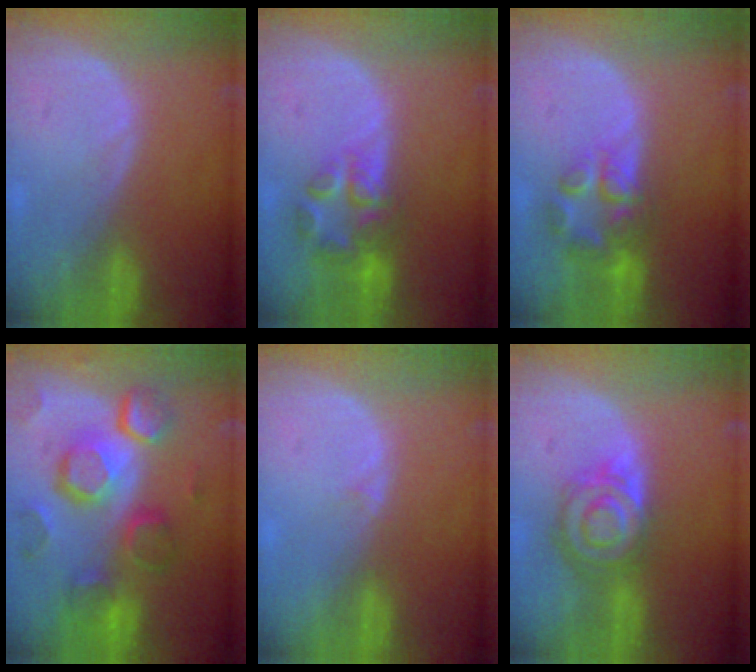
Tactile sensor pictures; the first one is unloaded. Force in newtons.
{"total": 7.0, "press": 6.1, "slide": 3.4}
{"total": 6.9, "press": 5.9, "slide": 3.6}
{"total": 12.3, "press": 10.6, "slide": 6.2}
{"total": 0.9, "press": 0.5, "slide": 0.7}
{"total": 8.0, "press": 7.1, "slide": 3.7}